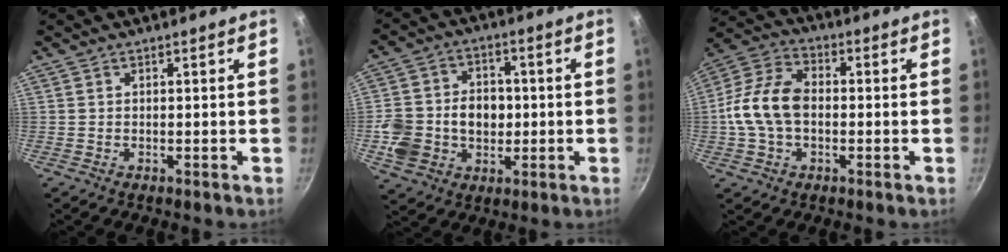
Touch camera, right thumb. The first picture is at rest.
{"total": 13.8, "force": [-1.2, 11.2, 7.9], "torque": [-0.131, 0.020, -0.018]}
{"total": 12.5, "force": [-0.8, 8.3, 9.3], "torque": [-0.163, 0.035, -0.031]}